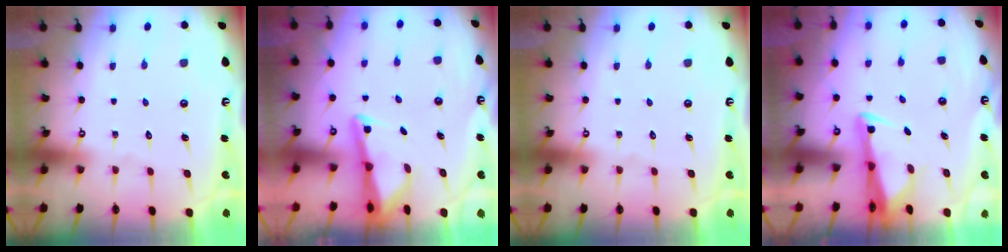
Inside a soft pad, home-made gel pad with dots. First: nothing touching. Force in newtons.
{"total": 3.0, "press": 3.0, "slide": 0.4}
{"total": 0.0}
{"total": 2.9, "press": 2.9, "slide": 0.7}